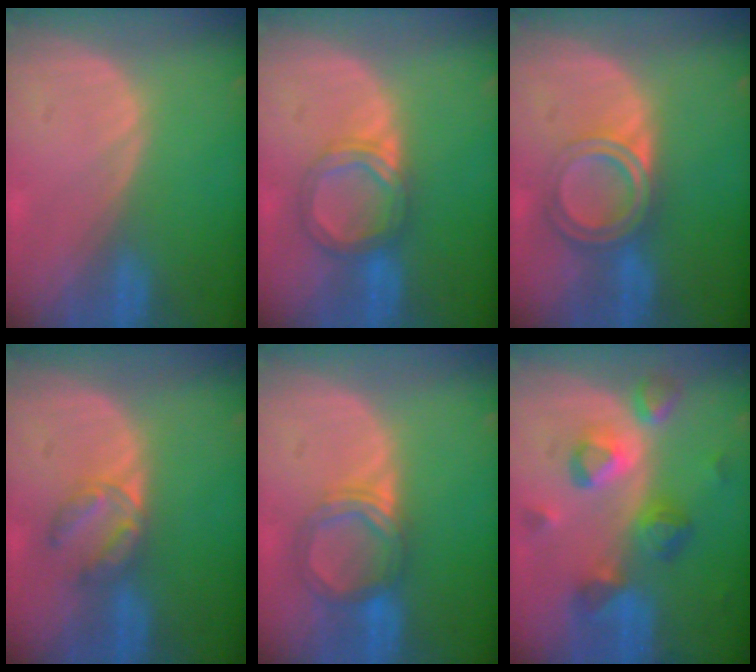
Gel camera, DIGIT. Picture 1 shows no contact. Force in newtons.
{"total": 5.3, "press": 5.2, "slide": 0.4}
{"total": 6.4, "press": 5.4, "slide": 3.3}
{"total": 4.3, "press": 4.3, "slide": 0.4}
{"total": 5.5, "press": 5.3, "slide": 1.8}
{"total": 8.8, "press": 7.9, "slide": 3.7}